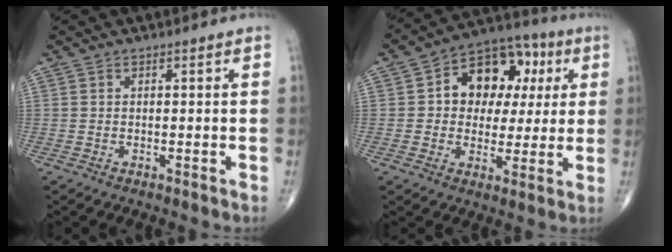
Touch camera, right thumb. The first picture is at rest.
{"total": 15.0, "force": [3.4, 10.8, 9.8], "torque": [-0.085, 0.017, 0.043]}